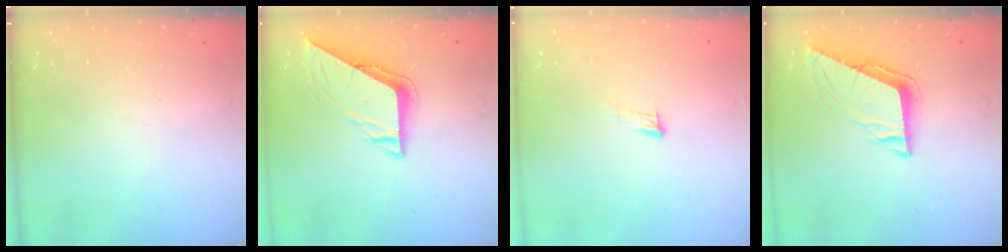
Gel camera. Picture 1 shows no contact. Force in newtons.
{"total": 7.4, "press": 7.4, "slide": 0.6}
{"total": 6.3, "press": 6.2, "slide": 1.0}
{"total": 8.4, "press": 8.4, "slide": 0.9}